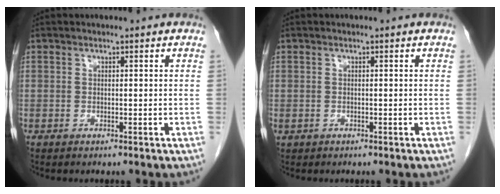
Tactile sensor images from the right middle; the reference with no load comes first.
{"total": 0.5, "force": [-0.2, 0.5, 0.1], "torque": [-0.004, 0.003, 0.001]}